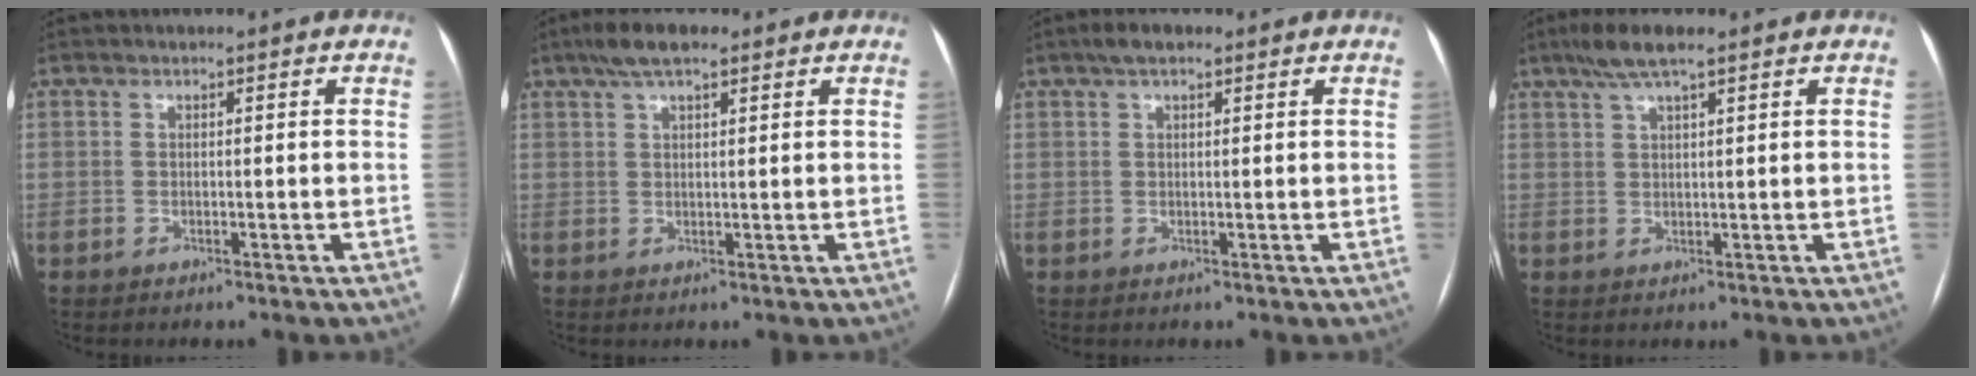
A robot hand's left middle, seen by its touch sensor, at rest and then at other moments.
{"total": 5.5, "force": [3.8, 1.6, 3.7], "torque": [-0.075, 0.022, 0.065]}
{"total": 3.2, "force": [2.1, 1.2, 2.1], "torque": [-0.044, 0.019, 0.036]}
{"total": 5.2, "force": [3.6, 0.6, 3.7], "torque": [-0.077, 0.018, 0.067]}